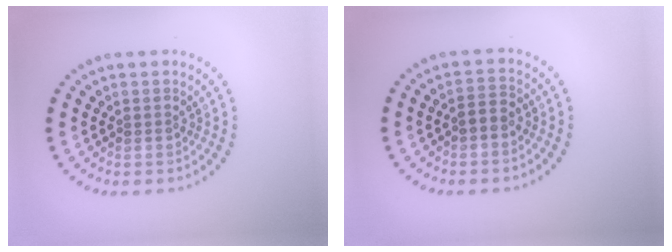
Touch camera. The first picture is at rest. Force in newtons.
{"total": 1.5, "press": 1.3, "slide": 0.7}